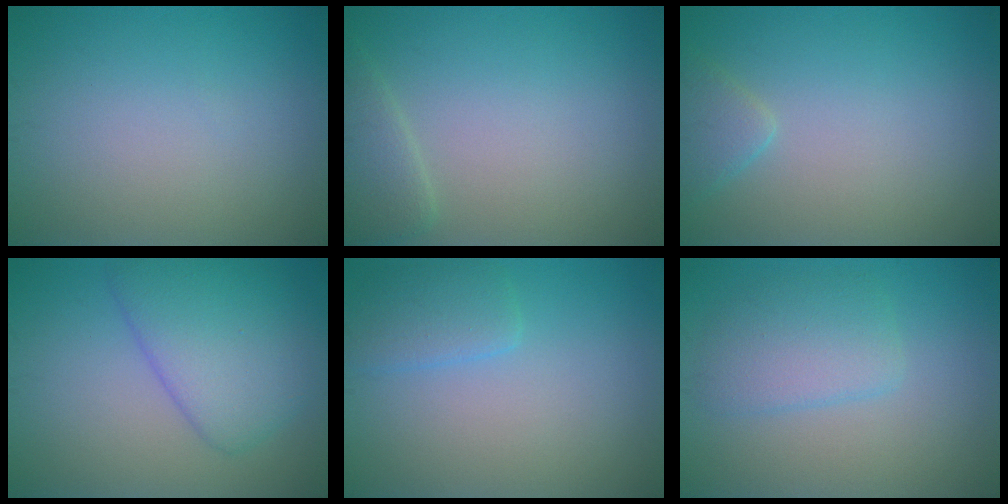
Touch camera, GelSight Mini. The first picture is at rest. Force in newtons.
{"total": 2.4, "press": 2.4, "slide": 0.0}
{"total": 1.7, "press": 1.7, "slide": 0.1}
{"total": 5.8, "press": 5.8, "slide": 0.4}
{"total": 2.4, "press": 2.3, "slide": 0.2}
{"total": 3.3, "press": 3.3, "slide": 0.1}